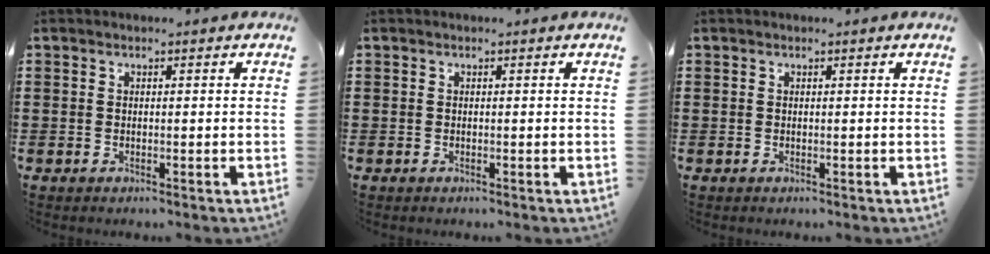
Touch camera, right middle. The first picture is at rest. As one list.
[{"total": 0.0}, {"total": 0.0}]